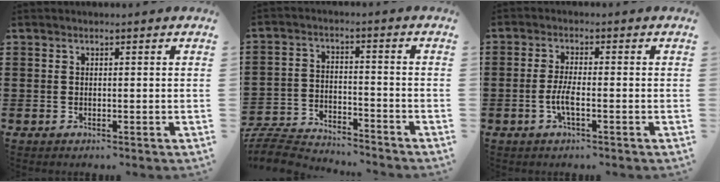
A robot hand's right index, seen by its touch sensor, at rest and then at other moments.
{"total": 6.5, "force": [-6.4, 0.7, 1.0], "torque": [-0.038, 0.001, -0.131]}
{"total": 3.5, "force": [-1.3, 0.6, 3.2], "torque": [-0.071, -0.004, -0.027]}